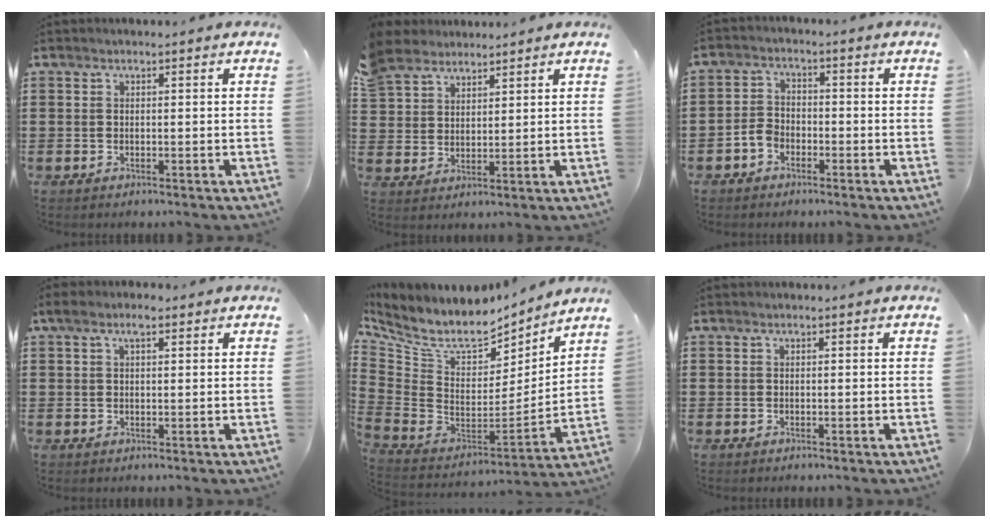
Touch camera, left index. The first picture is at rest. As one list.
[{"total": 5.7, "force": [5.0, 2.9, 0.3], "torque": [-0.034, -0.008, 0.096]}, {"total": 3.1, "force": [-1.9, 2.0, 1.3], "torque": [-0.034, 0.007, -0.041]}, {"total": 3.3, "force": [1.8, 1.3, 2.4], "torque": [-0.052, 0.007, 0.030]}, {"total": 8.2, "force": [6.3, 3.5, 3.8], "torque": [-0.102, -0.054, 0.108]}, {"total": 0.0}]